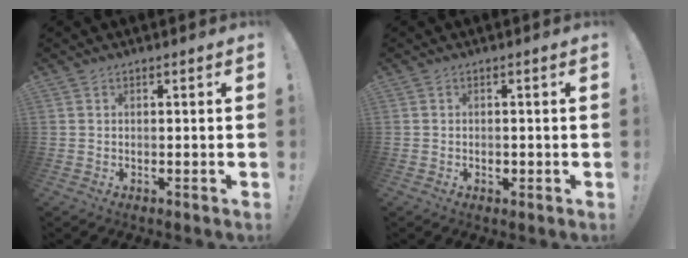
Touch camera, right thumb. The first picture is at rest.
{"total": 1.0, "force": [-0.4, 0.7, 0.5], "torque": [0.001, -0.002, -0.010]}